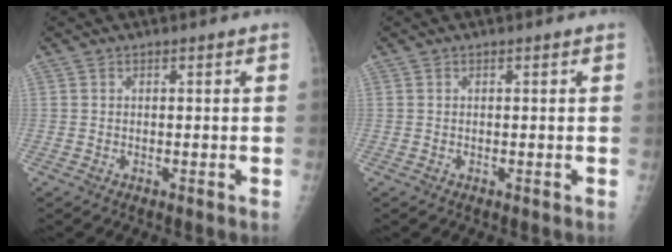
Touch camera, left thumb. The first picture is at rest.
{"total": 0.0}